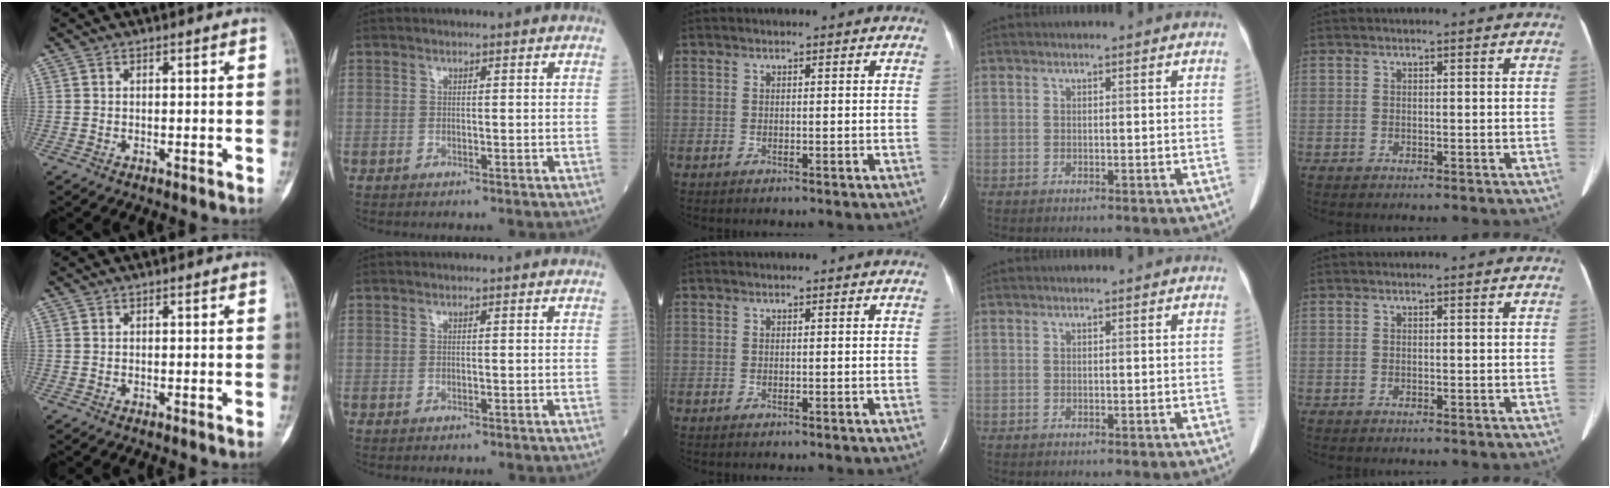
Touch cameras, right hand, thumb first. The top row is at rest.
{}